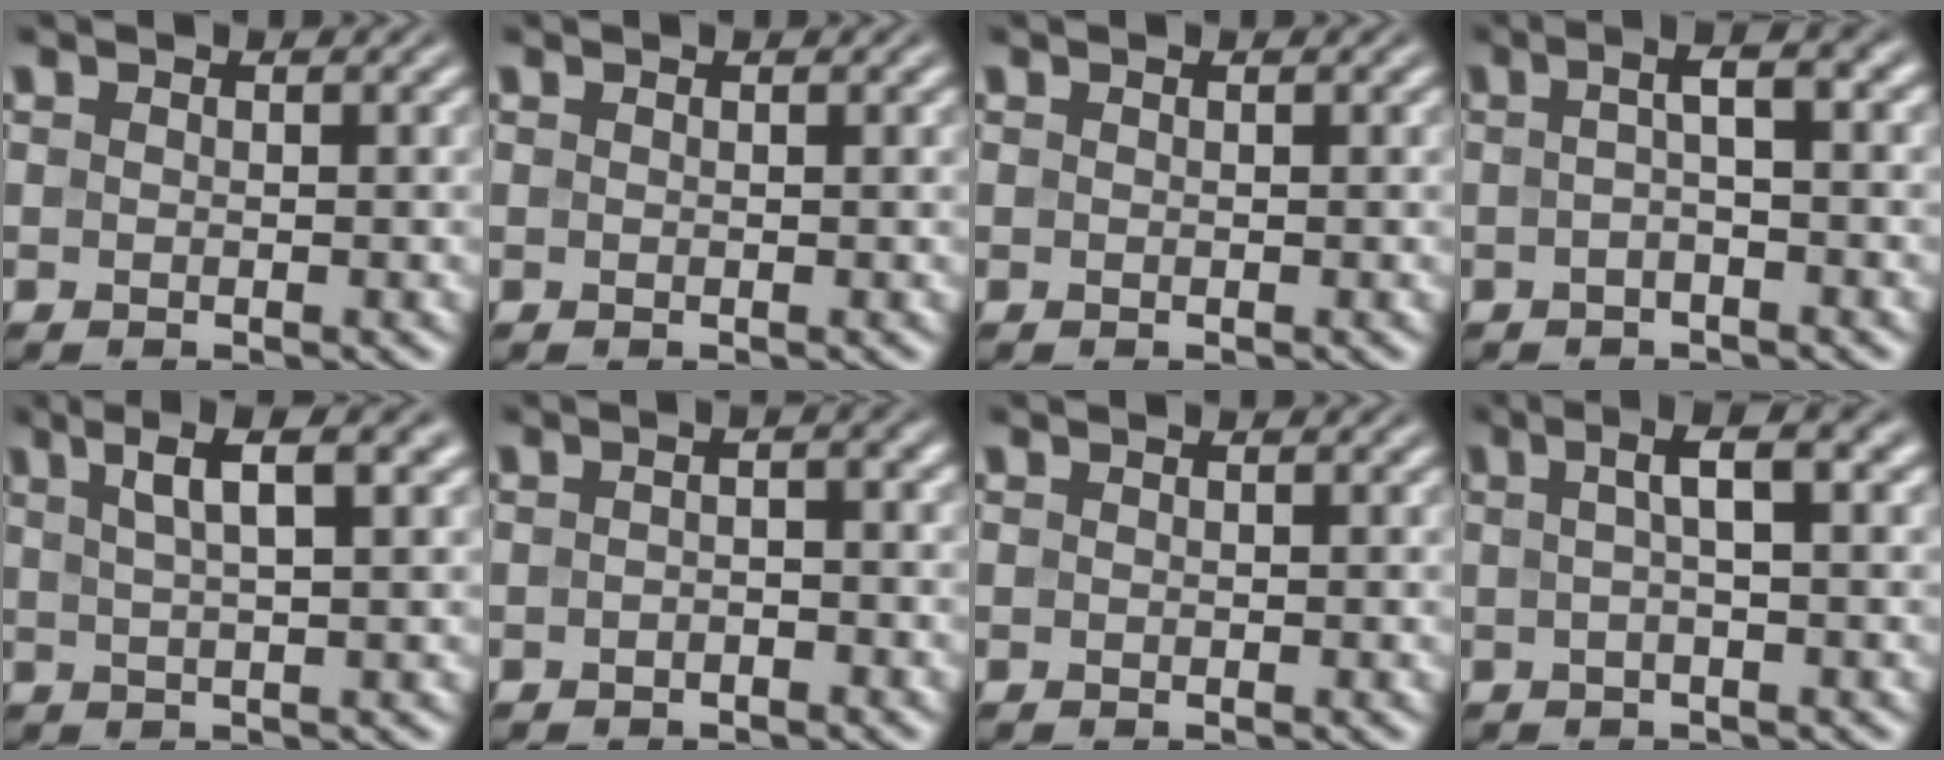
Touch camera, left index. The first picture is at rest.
{"total": 0.6, "force": [0.4, 0.1, 0.4], "torque": [-0.003, 0.005, 0.004]}
{"total": 0.0}
{"total": 3.4, "force": [0.2, 0.7, 3.3], "torque": [-0.052, 0.011, 0.000]}
{"total": 5.5, "force": [2.8, 1.2, 4.6], "torque": [-0.064, 0.014, 0.039]}
{"total": 1.9, "force": [-0.6, 0.6, 1.7], "torque": [-0.028, -0.001, -0.014]}
{"total": 0.0}
{"total": 3.9, "force": [0.9, 0.9, 3.7], "torque": [-0.057, 0.013, 0.011]}